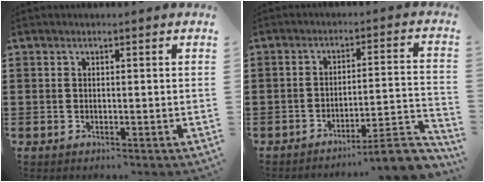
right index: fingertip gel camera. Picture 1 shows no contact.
{"total": 7.3, "force": [-6.0, 0.5, 4.1], "torque": [-0.059, 0.000, -0.113]}